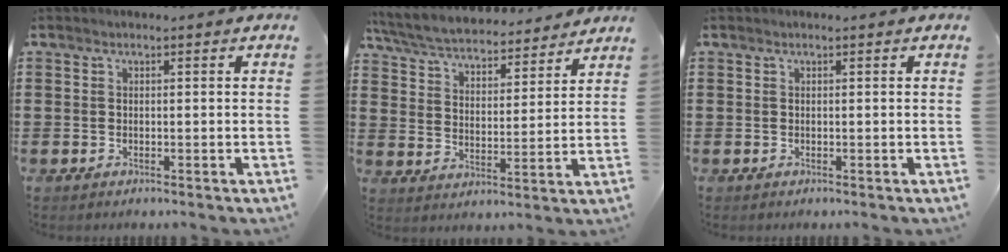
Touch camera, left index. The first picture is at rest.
{"total": 5.9, "force": [5.7, 0.6, 1.4], "torque": [-0.054, -0.035, 0.096]}
{"total": 0.0}